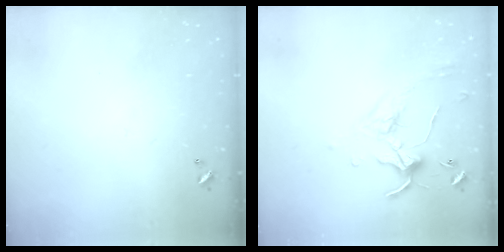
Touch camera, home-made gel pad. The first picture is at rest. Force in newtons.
{"total": 0.0}